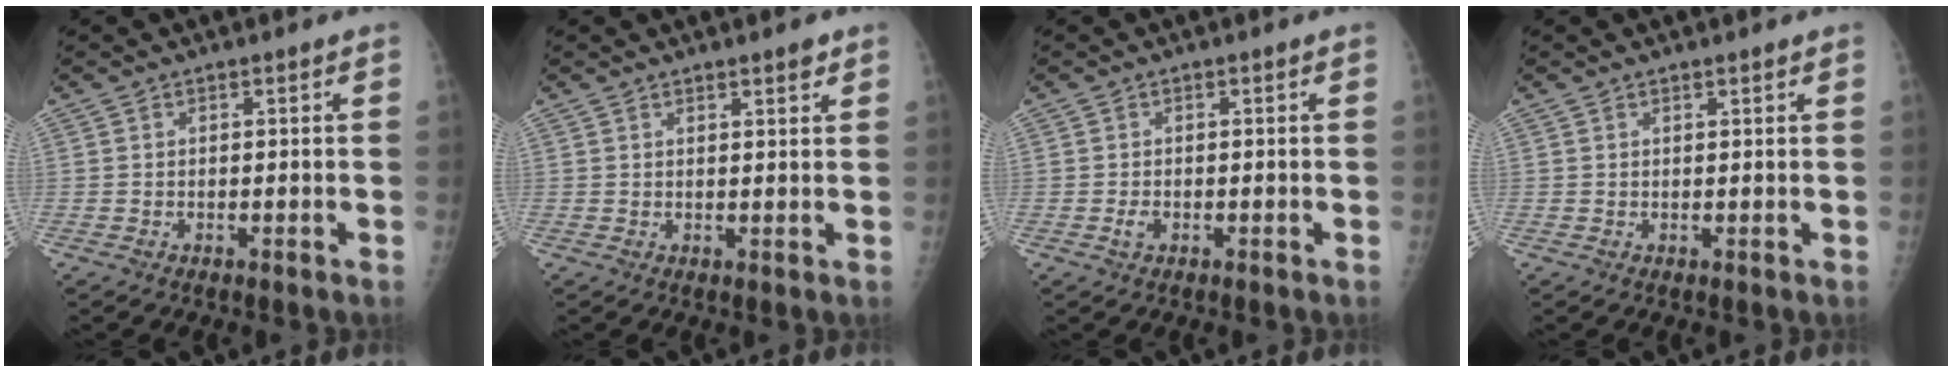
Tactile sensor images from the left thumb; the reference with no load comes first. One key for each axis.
{"total": 2.2, "fx": 1.7, "fy": 0.4, "fz": 1.4, "tx": -0.016, "ty": -0.010, "tz": 0.023}
{"total": 1.2, "fx": -0.3, "fy": 0.7, "fz": 0.9, "tx": -0.019, "ty": 0.005, "tz": -0.005}
{"total": 1.0, "fx": 0.8, "fy": 0.1, "fz": 0.6, "tx": -0.007, "ty": -0.004, "tz": 0.013}